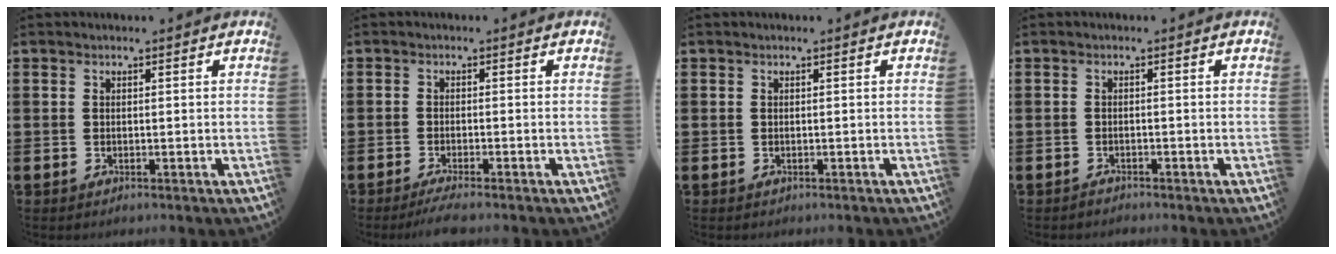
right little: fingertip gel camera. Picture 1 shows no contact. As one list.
[{"total": 2.0, "force": [-1.4, 0.1, 1.4], "torque": [-0.023, 0.002, -0.027]}, {"total": 0.0}, {"total": 1.0, "force": [-0.9, 0.0, -0.2], "torque": [-0.001, 0.003, -0.020]}]